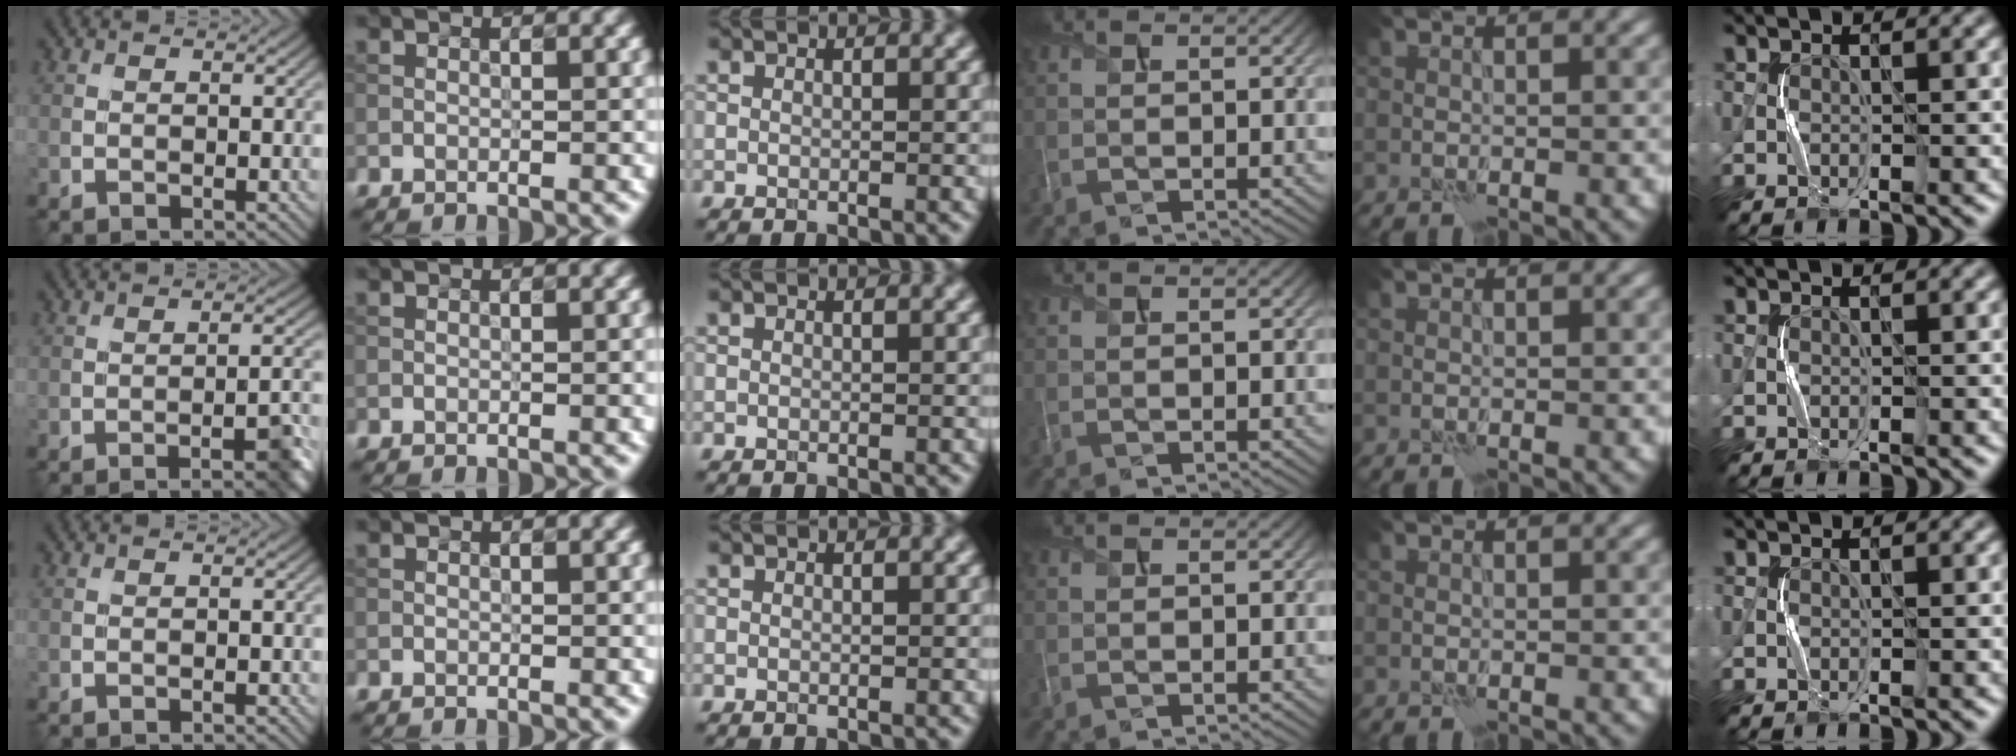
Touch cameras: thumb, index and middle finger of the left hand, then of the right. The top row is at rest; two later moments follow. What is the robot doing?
{"motion": "squeeze", "object": "paper clamp"}